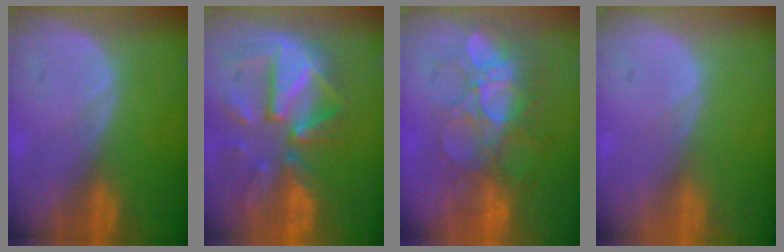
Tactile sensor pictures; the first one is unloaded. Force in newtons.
{"total": 12.2, "press": 10.6, "slide": 5.9}
{"total": 9.1, "press": 8.7, "slide": 2.6}
{"total": 0.0}